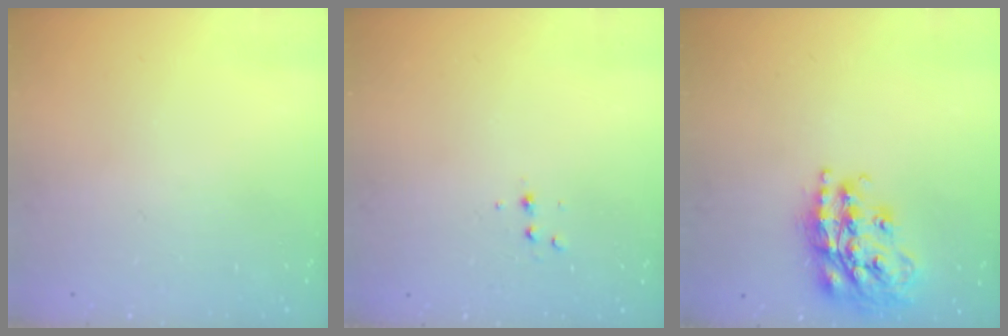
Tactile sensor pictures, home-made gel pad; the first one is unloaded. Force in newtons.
{"total": 4.0, "press": 3.9, "slide": 1.0}
{"total": 18.0, "press": 17.9, "slide": 1.6}